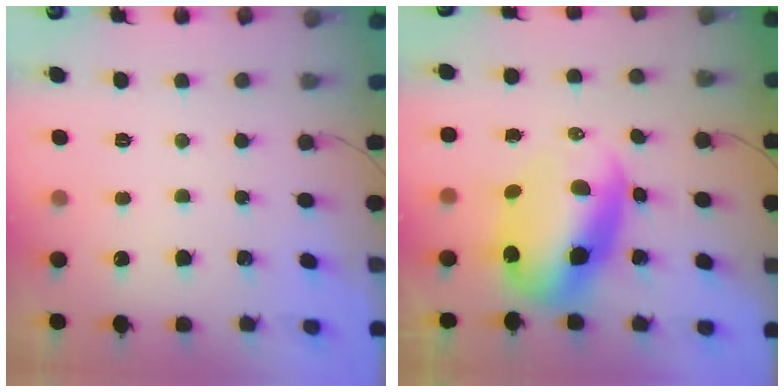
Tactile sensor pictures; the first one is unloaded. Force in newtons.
{"total": 11.1, "press": 10.7, "slide": 2.6}